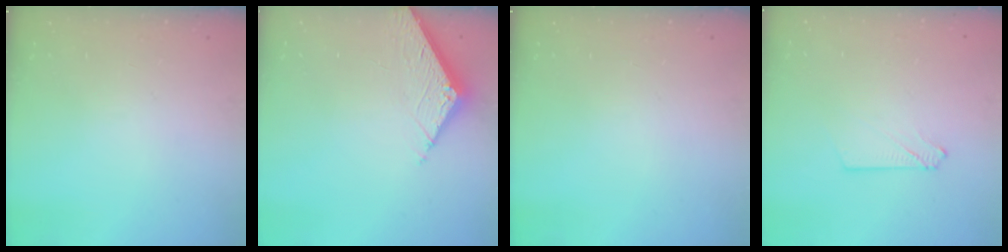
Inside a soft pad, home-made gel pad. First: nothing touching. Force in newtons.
{"total": 6.7, "press": 6.7, "slide": 0.2}
{"total": 0.0}
{"total": 3.0, "press": 3.0, "slide": 0.4}